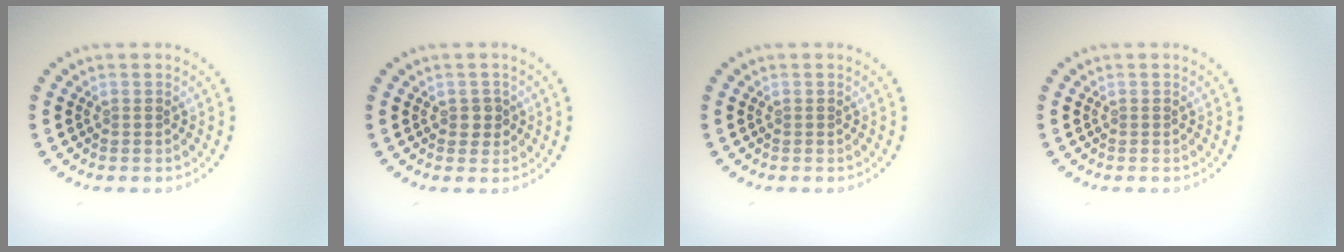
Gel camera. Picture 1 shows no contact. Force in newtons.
{"total": 1.2, "press": 1.2, "slide": 0.3}
{"total": 0.0}
{"total": 0.0}